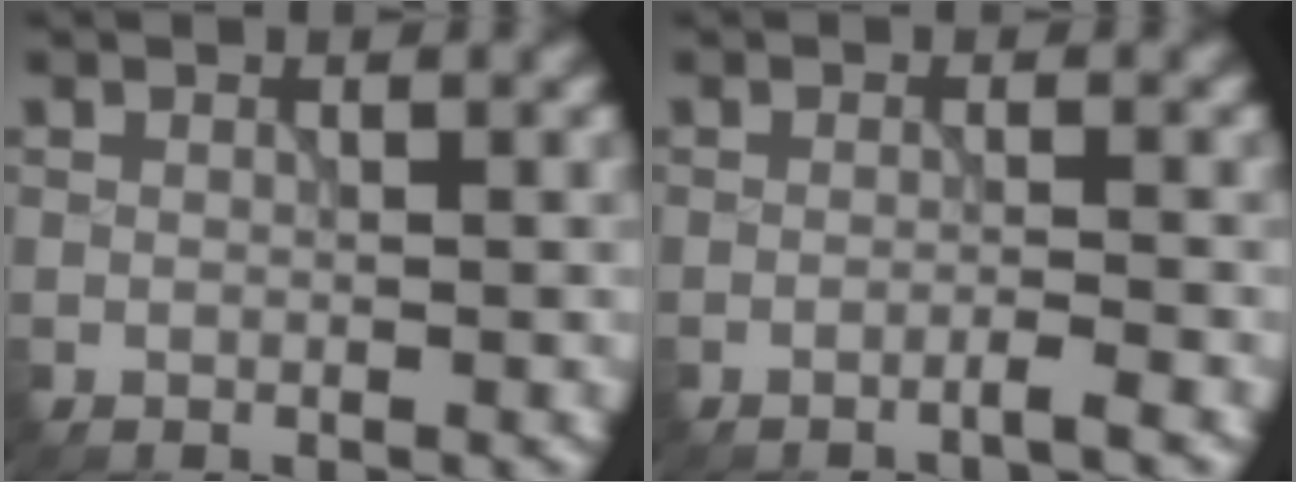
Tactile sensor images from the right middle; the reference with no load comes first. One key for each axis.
{"total": 1.5, "fx": -0.9, "fy": 0.2, "fz": 1.2, "tx": -0.011, "ty": 0.001, "tz": -0.028}